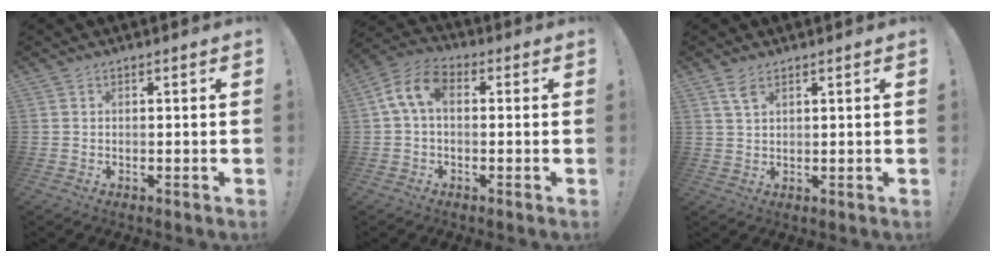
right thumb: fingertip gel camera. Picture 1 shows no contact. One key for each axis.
{"total": 9.0, "fx": 1.5, "fy": 5.3, "fz": 7.1, "tx": -0.145, "ty": 0.006, "tz": 0.030}
{"total": 3.9, "fx": 2.4, "fy": 1.6, "fz": 2.6, "tx": -0.041, "ty": -0.011, "tz": 0.042}